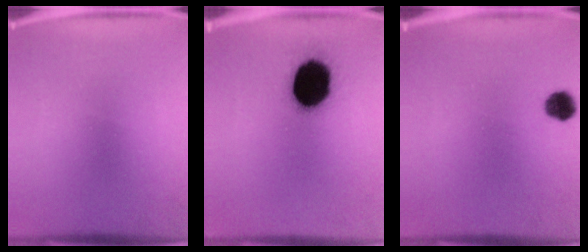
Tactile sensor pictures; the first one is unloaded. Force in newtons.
{"total": 19.4}
{"total": 4.1}